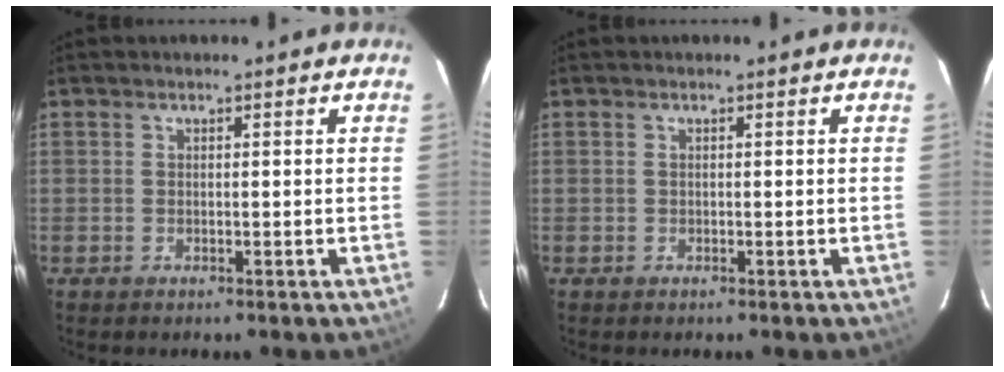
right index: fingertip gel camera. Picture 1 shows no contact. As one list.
[{"total": 0.0}]